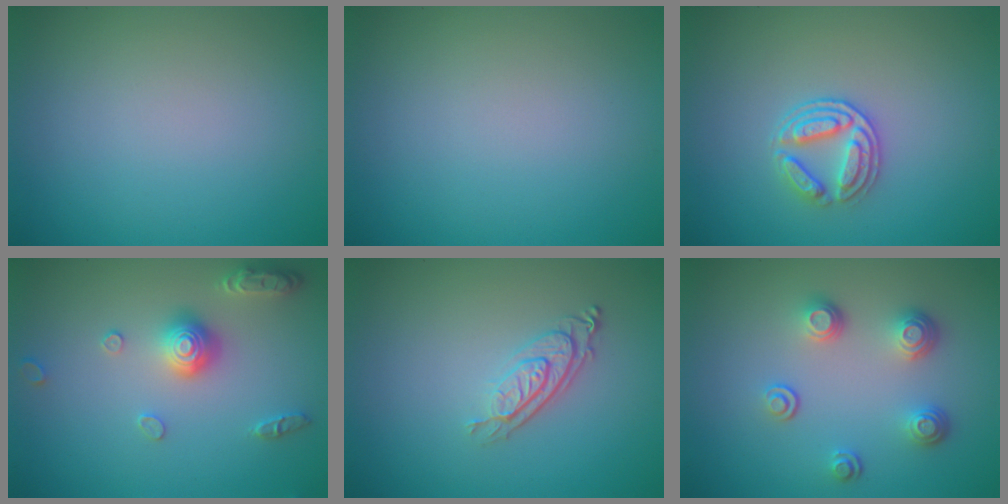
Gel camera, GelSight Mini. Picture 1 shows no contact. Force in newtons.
{"total": 0.0}
{"total": 3.0, "press": 2.7, "slide": 1.2}
{"total": 2.9, "press": 2.9, "slide": 0.2}
{"total": 2.9, "press": 2.0, "slide": 2.0}
{"total": 3.2, "press": 2.5, "slide": 1.9}